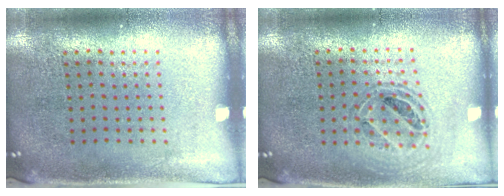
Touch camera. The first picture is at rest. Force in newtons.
{"total": 0.8, "press": 0.8, "slide": 0.1}